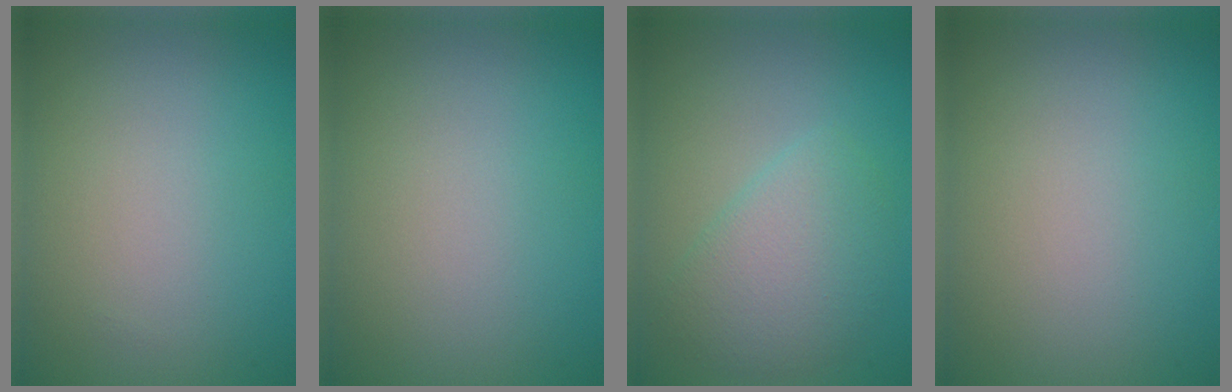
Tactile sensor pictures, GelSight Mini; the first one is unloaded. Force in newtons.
{"total": 0.0}
{"total": 3.9, "press": 3.9, "slide": 0.1}
{"total": 0.0}